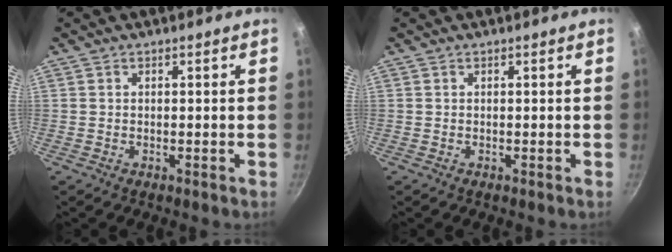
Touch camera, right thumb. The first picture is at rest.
{"total": 0.0}